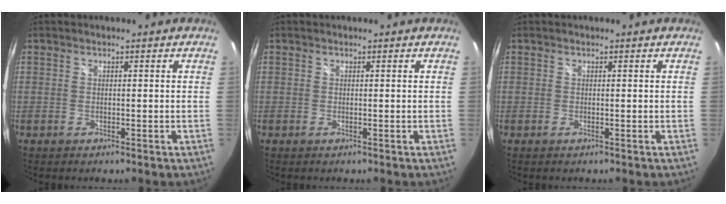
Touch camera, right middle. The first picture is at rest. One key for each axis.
{"total": 0.0}
{"total": 0.0}